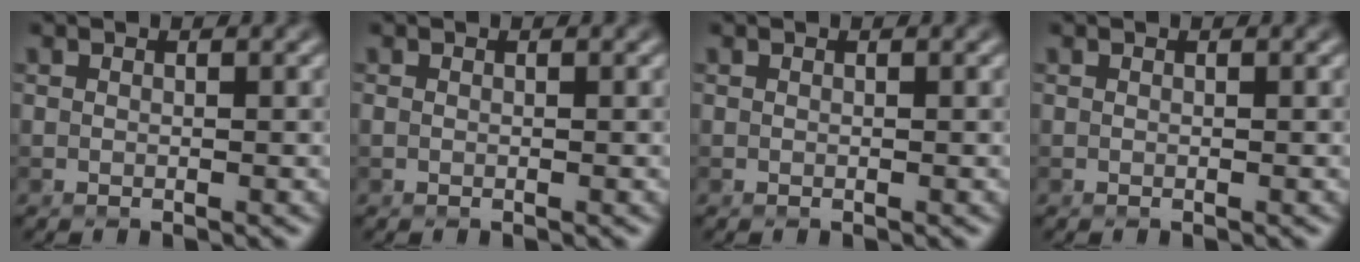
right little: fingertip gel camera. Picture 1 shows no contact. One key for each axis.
{"total": 0.0}
{"total": 0.0}
{"total": 0.0}